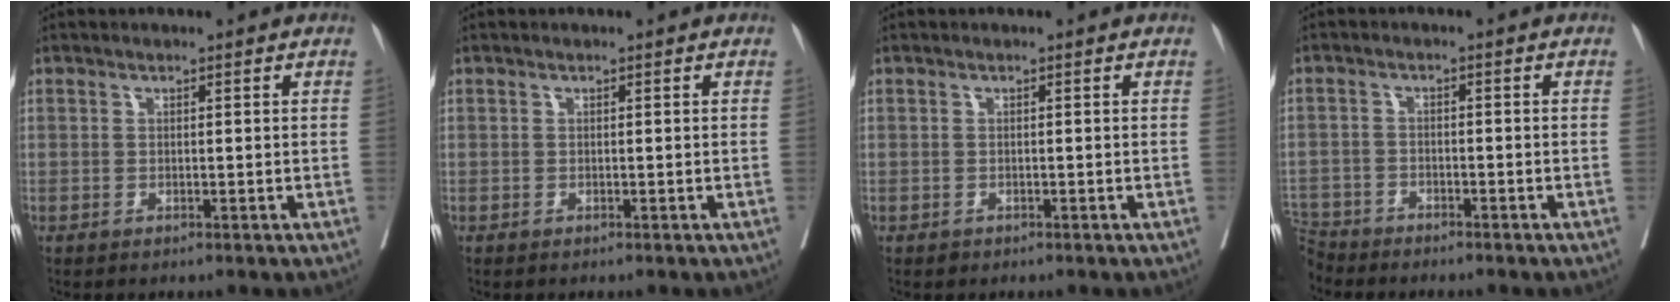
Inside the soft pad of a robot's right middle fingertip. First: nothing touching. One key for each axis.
{"total": 0.0}
{"total": 0.5, "fx": -0.3, "fy": 0.4, "fz": 0.1, "tx": -0.003, "ty": 0.002, "tz": -0.003}
{"total": 5.3, "fx": -5.1, "fy": 1.3, "fz": -0.4, "tx": 0.010, "ty": -0.008, "tz": -0.099}